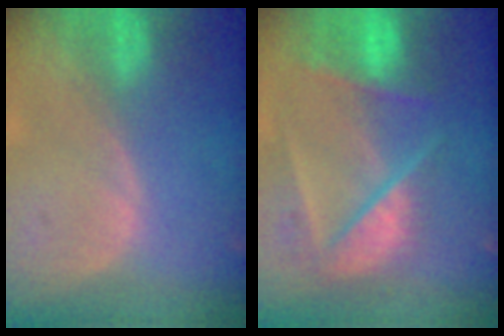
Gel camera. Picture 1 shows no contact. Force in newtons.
{"total": 9.8, "press": 8.3, "slide": 5.2}